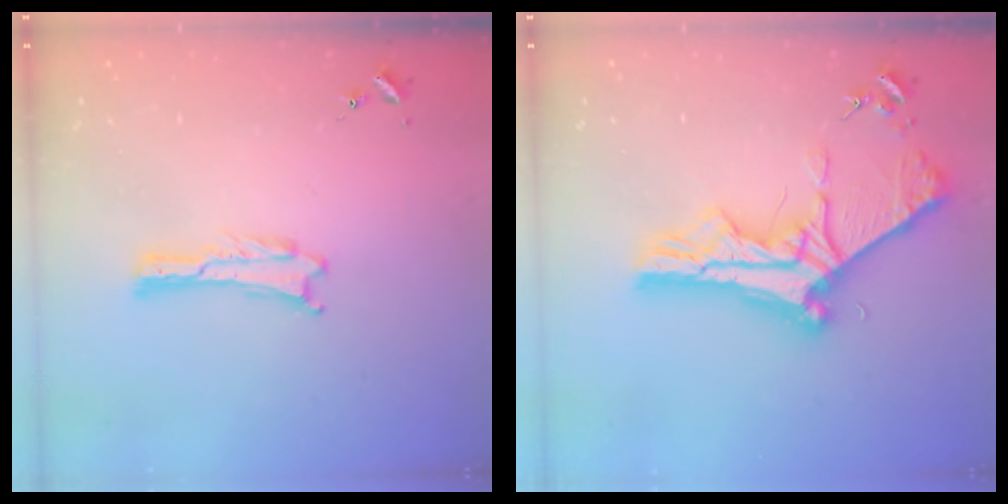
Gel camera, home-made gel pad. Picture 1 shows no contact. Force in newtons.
{"total": 10.0, "press": 9.9, "slide": 1.3}